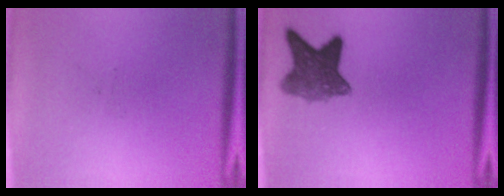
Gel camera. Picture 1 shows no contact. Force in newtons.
{"total": 7.4}